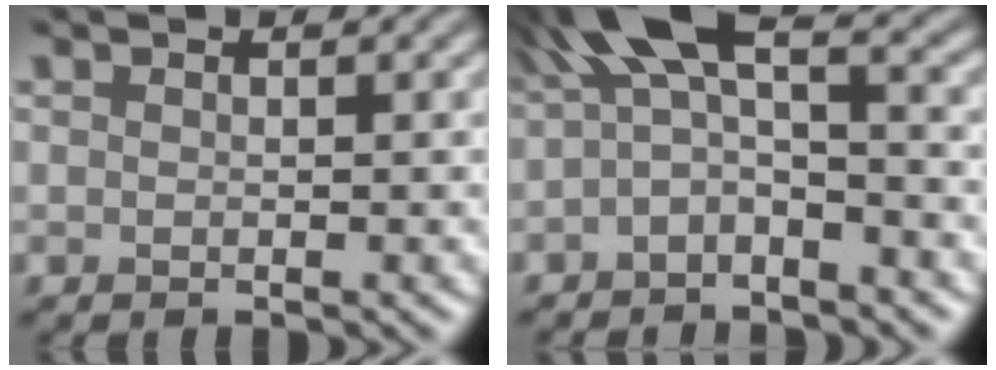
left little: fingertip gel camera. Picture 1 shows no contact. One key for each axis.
{"total": 6.0, "fx": 0.1, "fy": 2.4, "fz": 5.4, "tx": -0.097, "ty": 0.022, "tz": -0.019}